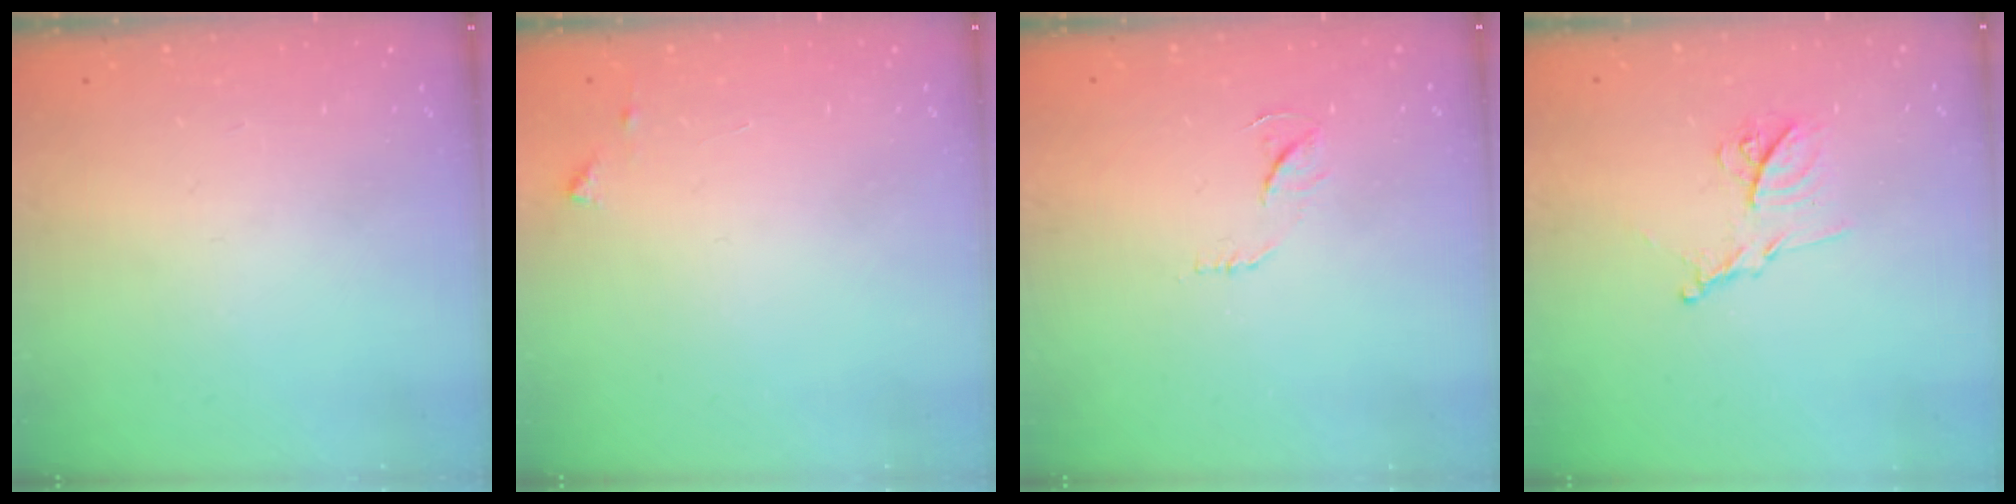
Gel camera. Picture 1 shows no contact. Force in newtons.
{"total": 4.1, "press": 4.1, "slide": 0.5}
{"total": 6.1, "press": 6.1, "slide": 0.3}
{"total": 11.0, "press": 11.0, "slide": 0.4}